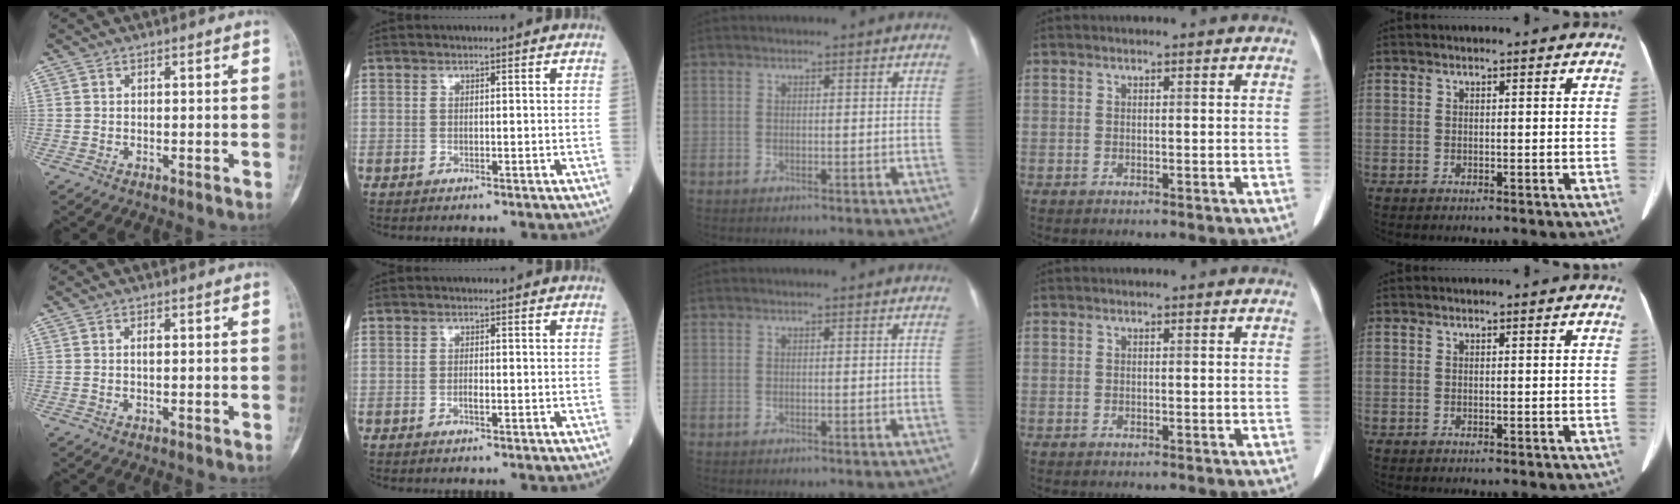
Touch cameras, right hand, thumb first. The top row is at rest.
{"thumb": {"total": 0.9, "force": [0.2, 0.4, 0.8], "torque": [-0.015, 0.000, 0.002]}, "index": {"total": 0.9, "force": [-0.3, 0.2, 0.8], "torque": [-0.019, 0.001, -0.005]}}